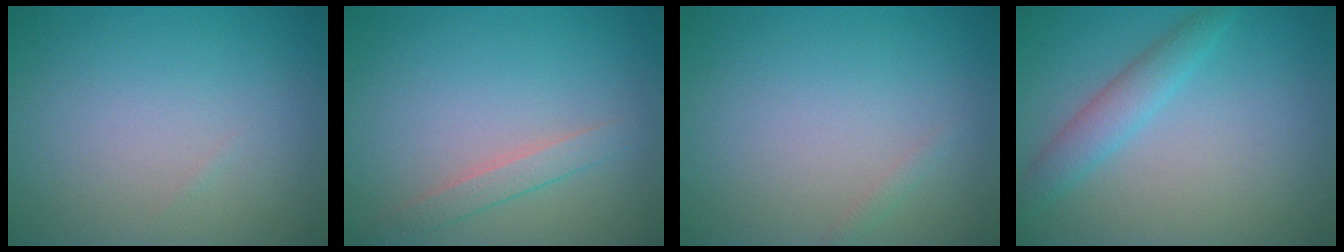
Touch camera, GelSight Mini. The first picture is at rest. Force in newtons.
{"total": 1.7, "press": 1.7, "slide": 0.1}
{"total": 0.6, "press": 0.6, "slide": 0.0}
{"total": 2.6, "press": 2.6, "slide": 0.0}